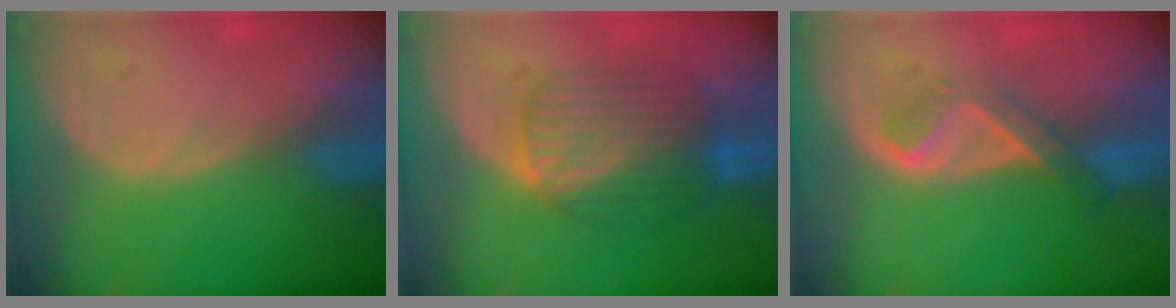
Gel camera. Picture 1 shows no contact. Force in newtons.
{"total": 7.7, "press": 7.7, "slide": 0.2}
{"total": 5.1, "press": 4.4, "slide": 2.7}